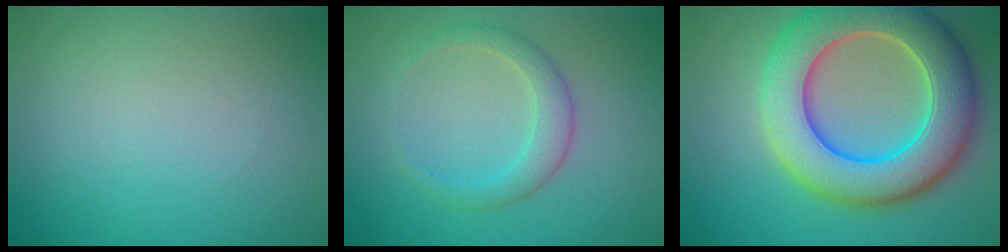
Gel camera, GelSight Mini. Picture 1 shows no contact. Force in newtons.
{"total": 2.3, "press": 2.3, "slide": 0.1}
{"total": 10.7, "press": 10.7, "slide": 0.8}